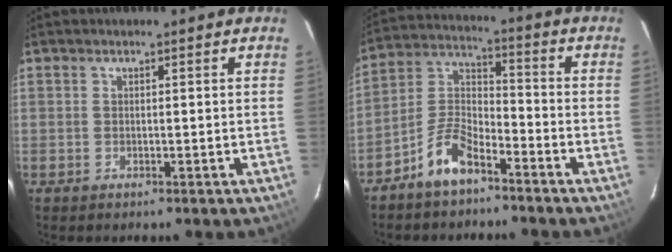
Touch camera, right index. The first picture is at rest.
{"total": 8.3, "force": [-5.8, 3.1, 5.1], "torque": [-0.118, 0.022, -0.114]}